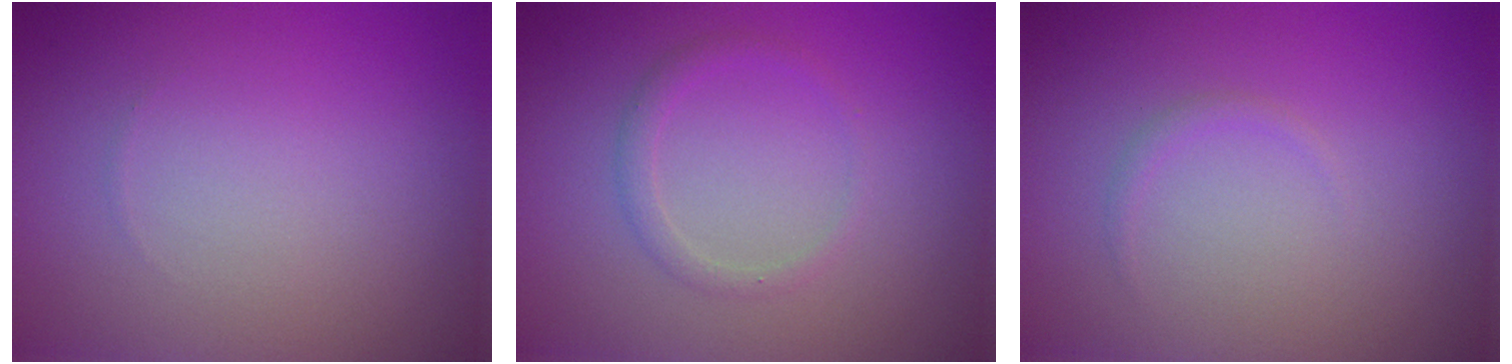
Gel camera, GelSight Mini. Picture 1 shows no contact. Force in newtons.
{"total": 1.3, "press": 1.3, "slide": 0.0}
{"total": 0.6, "press": 0.6, "slide": 0.0}